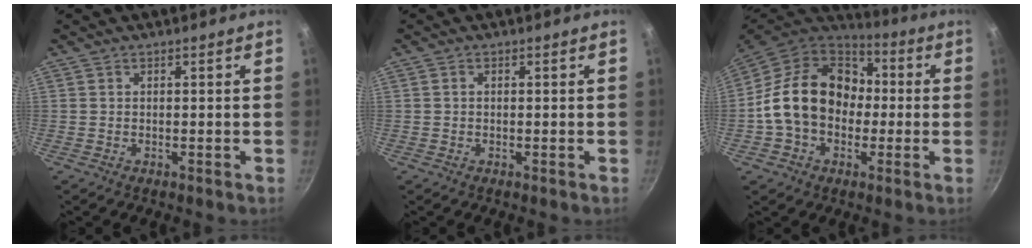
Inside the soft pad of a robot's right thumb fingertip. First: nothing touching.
{"total": 0.6, "force": [0.0, 0.5, 0.3], "torque": [-0.005, 0.005, 0.000]}
{"total": 20.0, "force": [-0.3, 15.6, 12.5], "torque": [-0.187, 0.048, -0.015]}